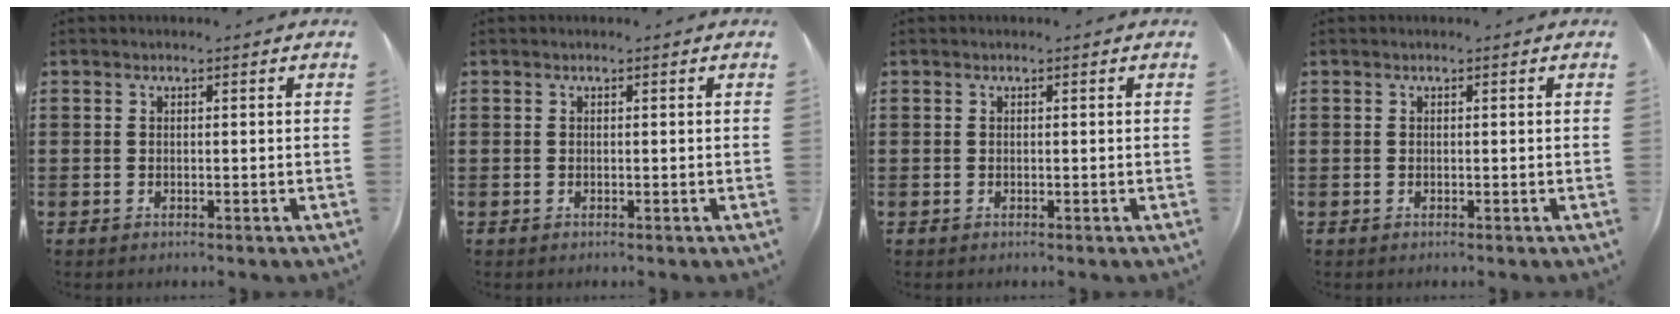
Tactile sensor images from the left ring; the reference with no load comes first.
{"total": 0.0}
{"total": 0.0}
{"total": 0.0}